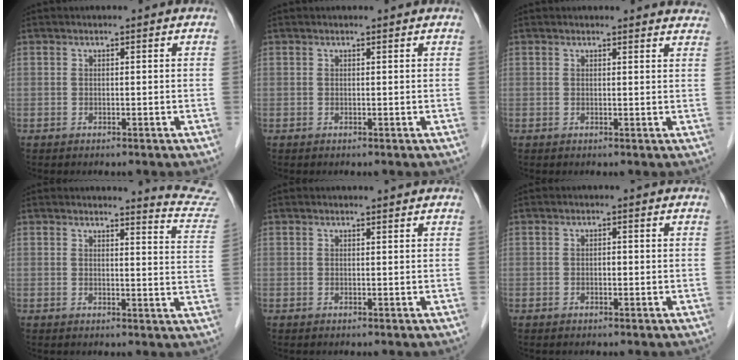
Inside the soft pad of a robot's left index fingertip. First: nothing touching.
{"total": 0.0}
{"total": 5.4, "force": [5.3, 1.1, 0.5], "torque": [0.014, -0.012, 0.029]}
{"total": 7.7, "force": [7.6, -0.7, -0.2], "torque": [0.000, -0.082, 0.063]}
{"total": 1.0, "force": [1.0, 0.0, 0.1], "torque": [-0.007, -0.001, 0.012]}
{"total": 0.9, "force": [-0.5, 0.4, 0.6], "torque": [-0.010, -0.004, -0.010]}